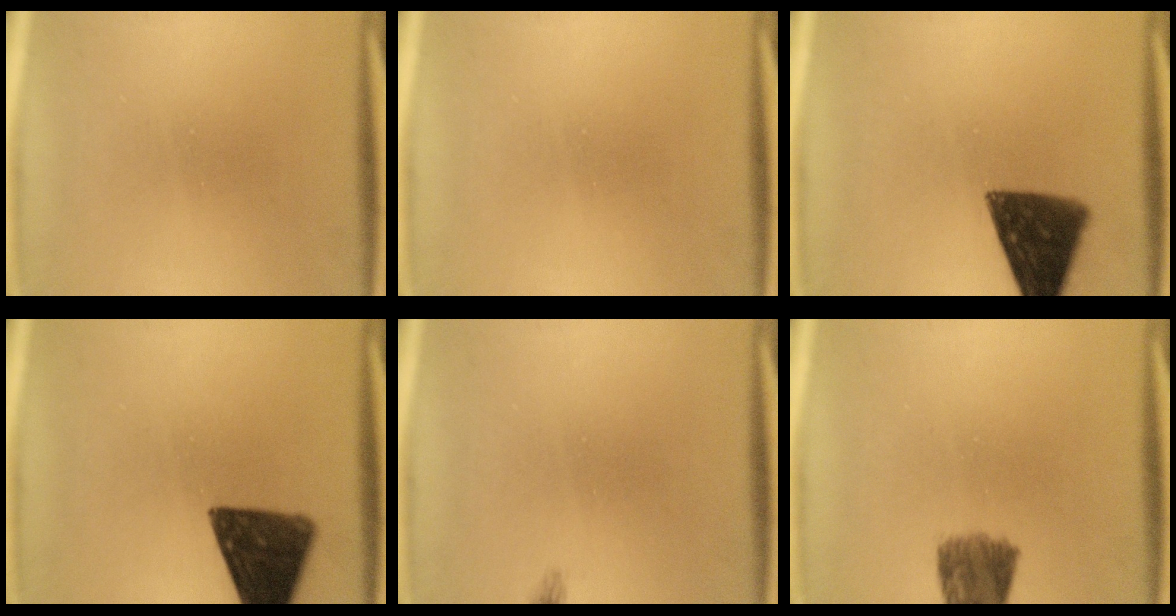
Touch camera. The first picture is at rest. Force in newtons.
{"total": 0.0}
{"total": 12.4}
{"total": 13.1}
{"total": 0.9}
{"total": 7.4}